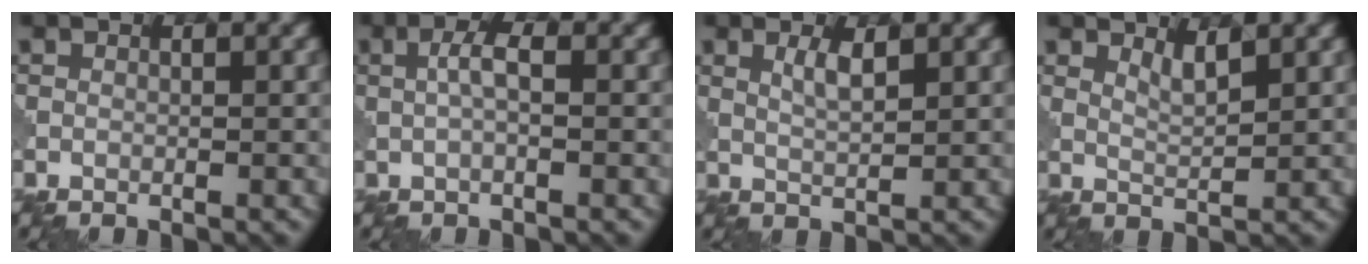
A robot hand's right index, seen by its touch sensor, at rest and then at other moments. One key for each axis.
{"total": 2.3, "fx": 0.2, "fy": 0.6, "fz": 2.2, "tx": -0.045, "ty": 0.007, "tz": 0.001}
{"total": 2.0, "fx": 1.0, "fy": 0.4, "fz": 1.7, "tx": -0.036, "ty": -0.001, "tz": 0.018}
{"total": 1.8, "fx": 1.3, "fy": 0.3, "fz": 1.3, "tx": -0.025, "ty": -0.004, "tz": 0.023}